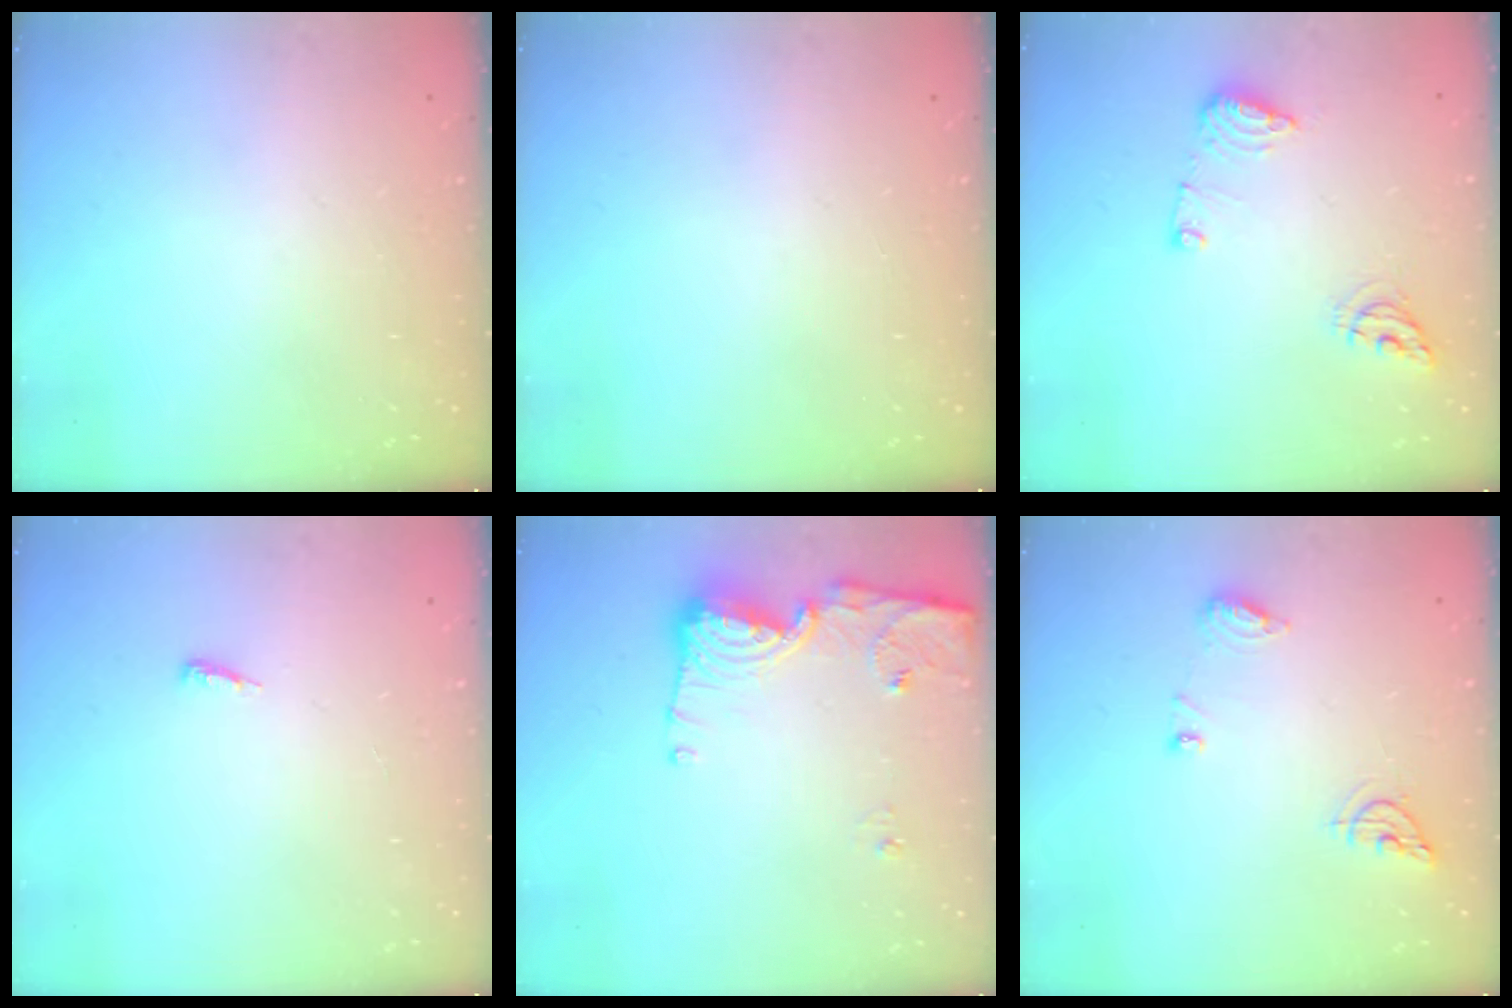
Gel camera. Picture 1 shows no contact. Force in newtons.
{"total": 0.0}
{"total": 9.0, "press": 8.9, "slide": 0.9}
{"total": 4.6, "press": 4.5, "slide": 0.9}
{"total": 11.7, "press": 11.6, "slide": 1.1}
{"total": 8.0, "press": 8.0, "slide": 0.9}